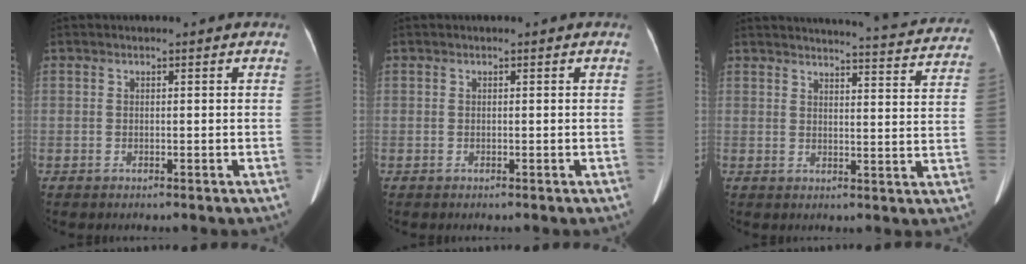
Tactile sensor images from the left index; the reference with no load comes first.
{"total": 0.0}
{"total": 21.0, "force": [20.2, 1.6, 5.2], "torque": [-0.062, -0.060, 0.224]}